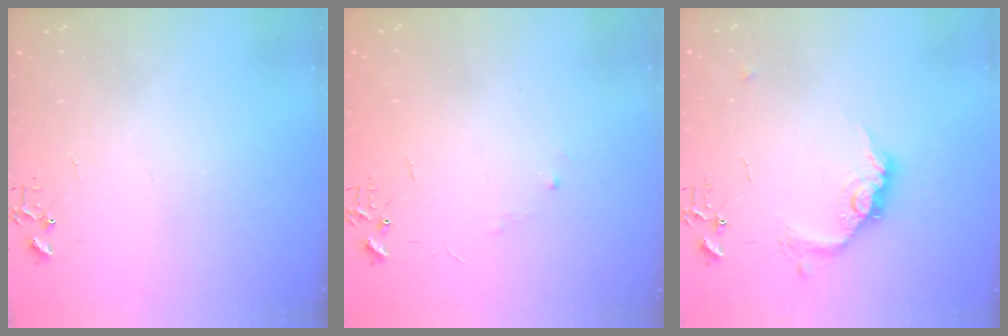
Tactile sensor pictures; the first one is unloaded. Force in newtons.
{"total": 3.2, "press": 3.2, "slide": 0.5}
{"total": 12.9, "press": 12.9, "slide": 0.2}